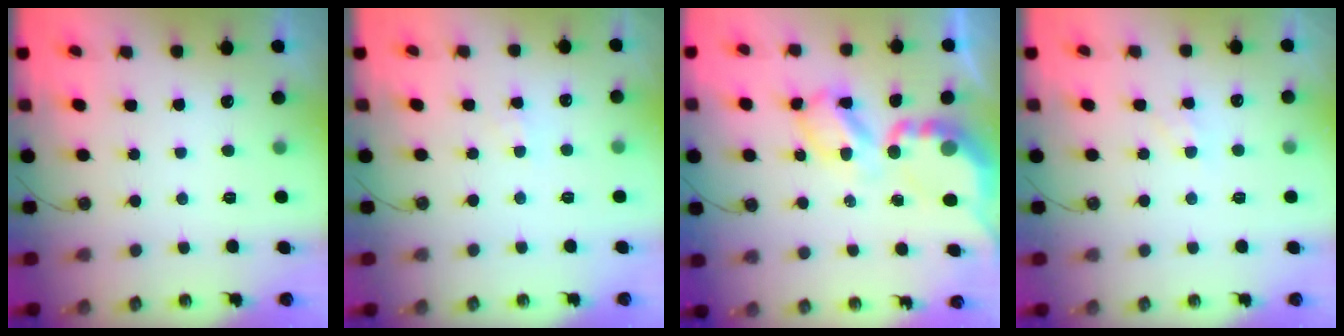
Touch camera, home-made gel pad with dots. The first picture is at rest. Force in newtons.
{"total": 2.5, "press": 2.5, "slide": 0.5}
{"total": 12.0, "press": 11.9, "slide": 0.7}
{"total": 4.7, "press": 4.7, "slide": 0.7}